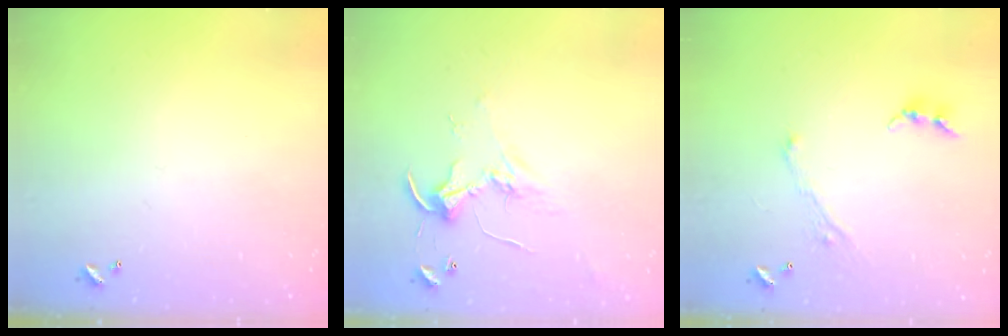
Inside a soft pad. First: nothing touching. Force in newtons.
{"total": 2.5, "press": 2.5, "slide": 0.2}
{"total": 2.8, "press": 2.8, "slide": 0.1}